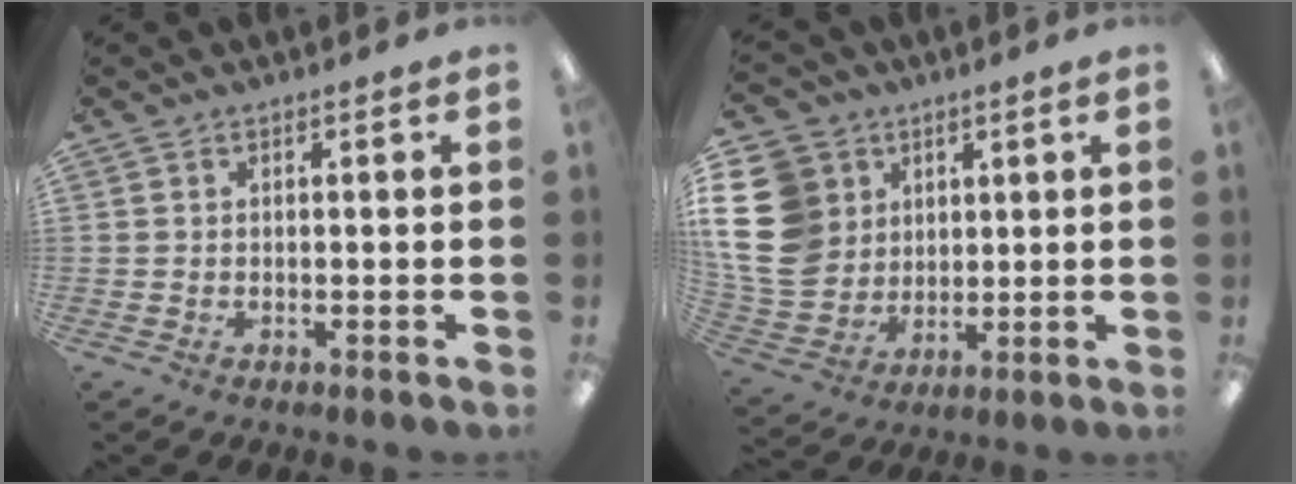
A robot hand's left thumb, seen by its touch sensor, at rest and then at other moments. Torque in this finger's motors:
{"motor_torque": [1.15, 1.09, 1.62, -1.15, 1.05]}